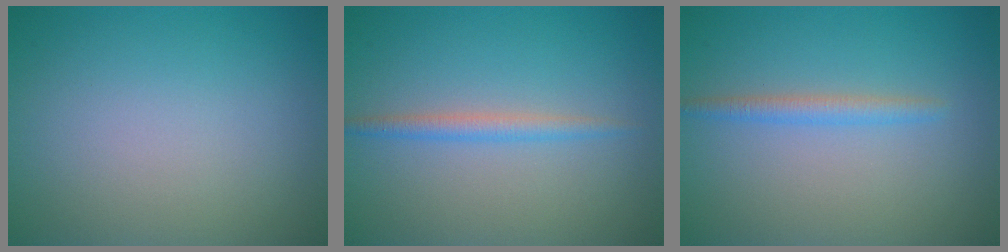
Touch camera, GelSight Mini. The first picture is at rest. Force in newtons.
{"total": 1.7, "press": 1.7, "slide": 0.0}
{"total": 1.6, "press": 1.6, "slide": 0.0}